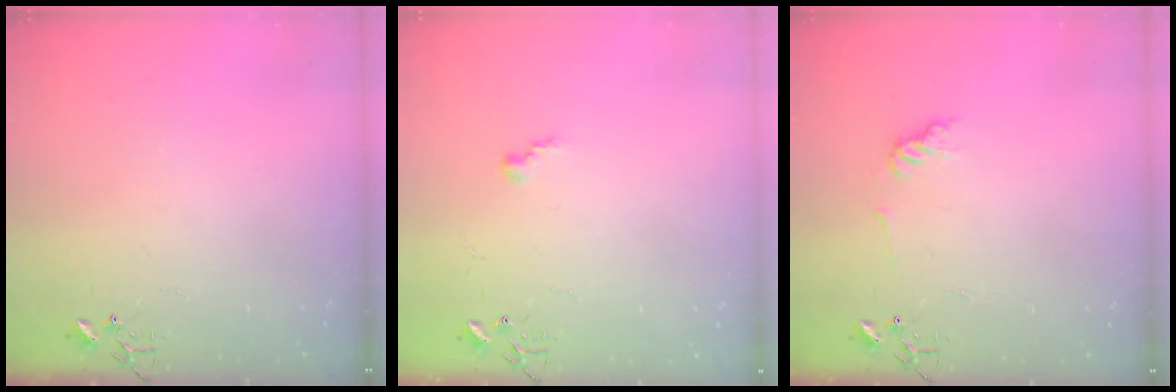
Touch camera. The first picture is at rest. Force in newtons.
{"total": 5.3, "press": 5.3, "slide": 0.5}
{"total": 7.3, "press": 7.3, "slide": 0.3}